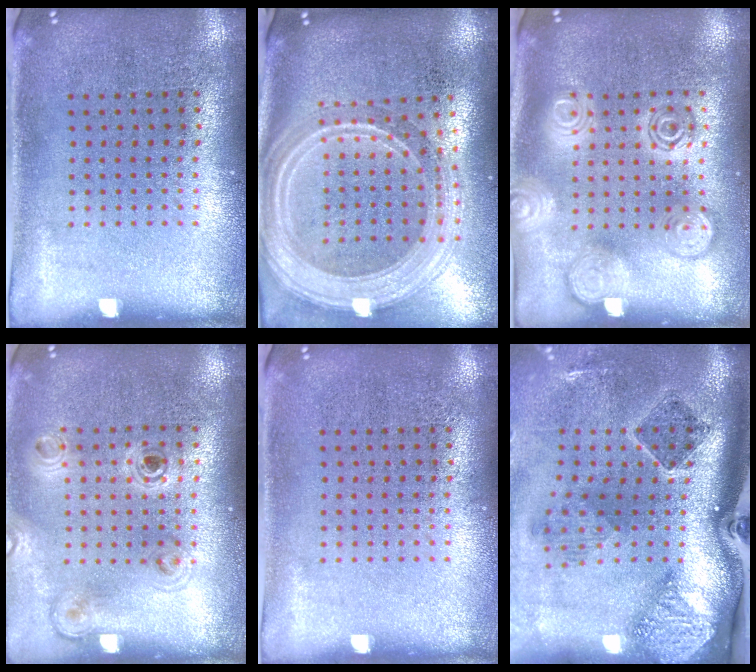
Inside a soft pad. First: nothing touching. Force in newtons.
{"total": 2.9, "press": 2.4, "slide": 1.7}
{"total": 2.3, "press": 2.3, "slide": 0.4}
{"total": 1.1, "press": 1.0, "slide": 0.3}
{"total": 0.0}
{"total": 3.0, "press": 1.9, "slide": 2.3}